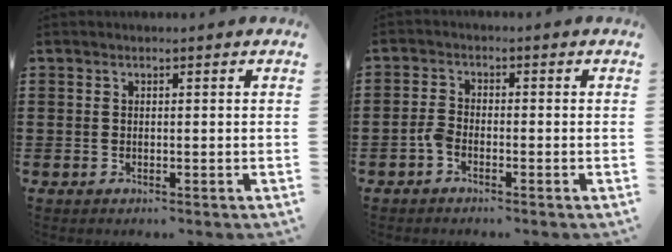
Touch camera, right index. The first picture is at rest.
{"total": 2.1, "force": [-1.4, 0.9, 1.3], "torque": [-0.040, 0.000, -0.032]}